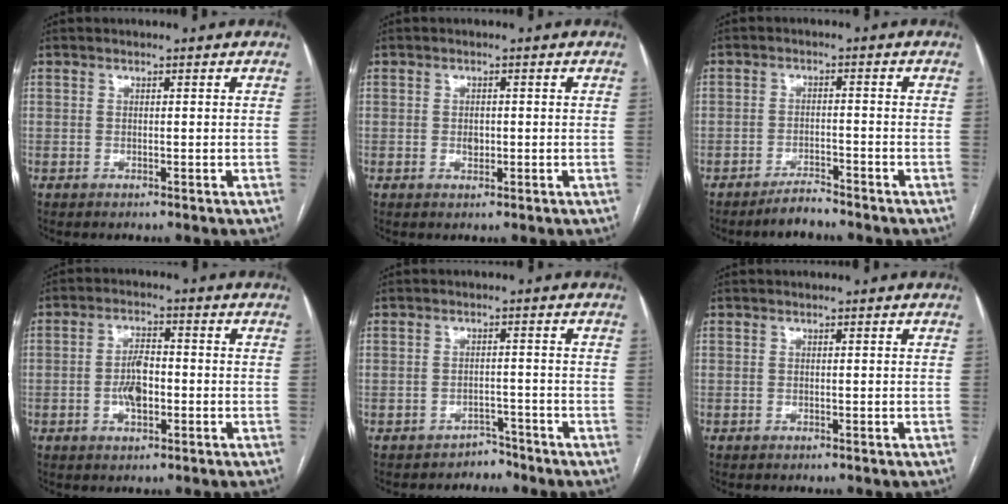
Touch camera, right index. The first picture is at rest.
{"total": 1.4, "force": [-0.1, 1.0, 1.0], "torque": [-0.018, 0.001, 0.001]}
{"total": 3.2, "force": [-3.0, 0.6, 0.9], "torque": [-0.014, -0.004, -0.052]}
{"total": 5.1, "force": [-1.1, 2.3, 4.5], "torque": [-0.087, 0.007, -0.020]}
{"total": 2.5, "force": [-2.1, 1.2, -0.7], "torque": [0.014, 0.006, -0.030]}
{"total": 0.0}